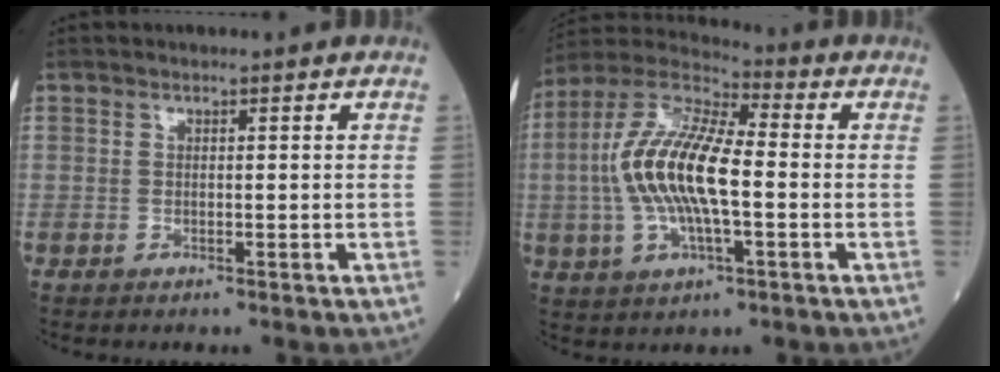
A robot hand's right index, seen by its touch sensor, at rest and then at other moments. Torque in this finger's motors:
{"motor_torque": [1.56, -0.02, 1.05, 0.21]}